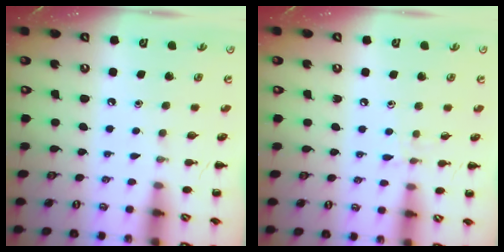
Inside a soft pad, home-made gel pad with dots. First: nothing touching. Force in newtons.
{"total": 5.3, "press": 5.0, "slide": 1.8}